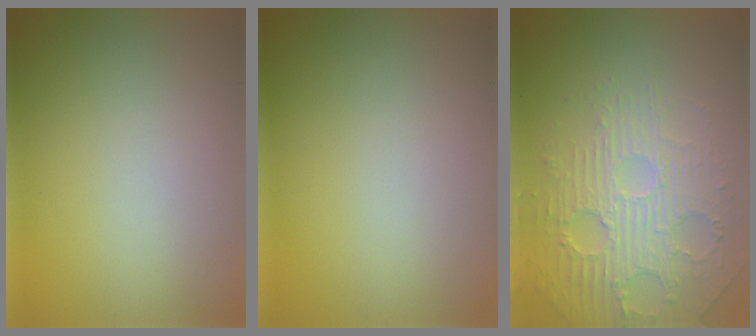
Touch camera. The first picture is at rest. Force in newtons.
{"total": 0.0}
{"total": 5.3, "press": 3.8, "slide": 3.6}